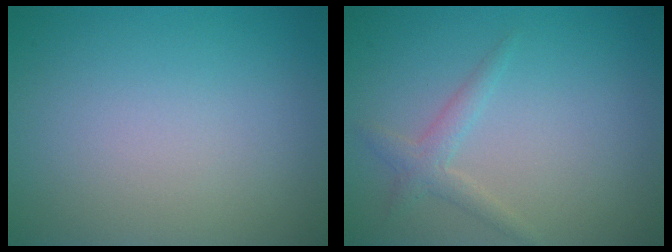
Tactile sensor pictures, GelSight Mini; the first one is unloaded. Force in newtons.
{"total": 1.7, "press": 1.7, "slide": 0.0}